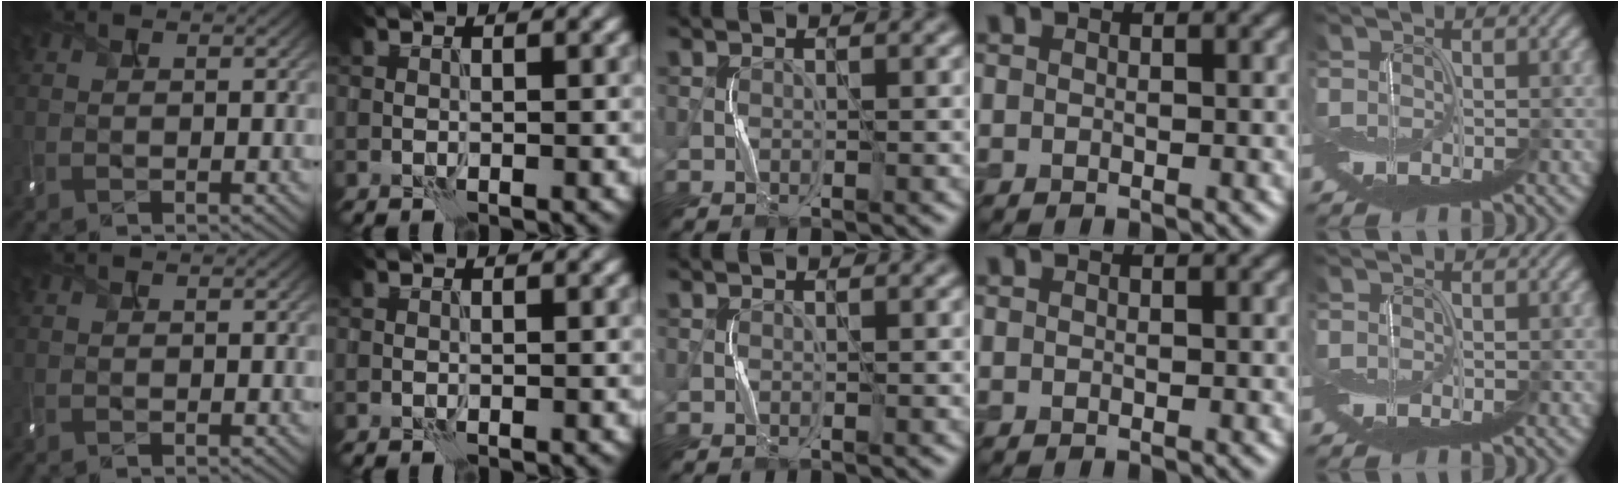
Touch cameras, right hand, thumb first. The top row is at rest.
{}